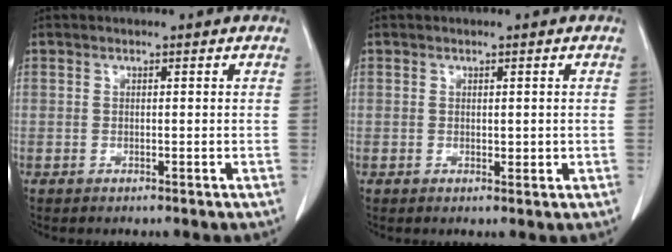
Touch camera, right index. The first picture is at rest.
{"total": 1.4, "force": [0.1, 0.8, 1.1], "torque": [-0.015, -0.004, 0.005]}